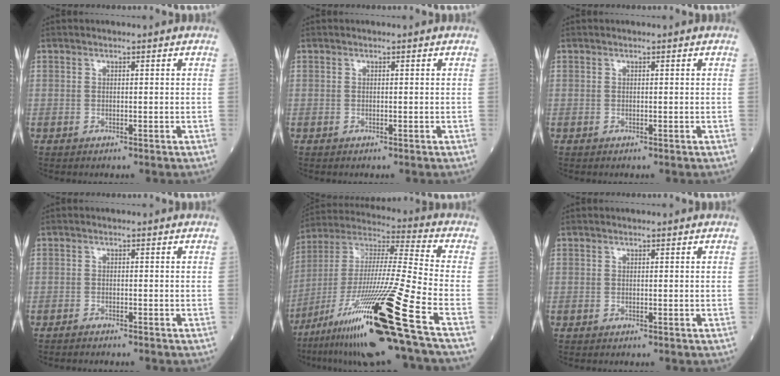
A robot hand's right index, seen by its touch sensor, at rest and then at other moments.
{"total": 0.0}
{"total": 0.0}
{"total": 1.5, "force": [-1.4, 0.0, 0.3], "torque": [-0.009, -0.001, -0.021]}
{"total": 24.6, "force": [-13.8, -1.5, 20.3], "torque": [-0.378, -0.043, -0.254]}
{"total": 0.0}